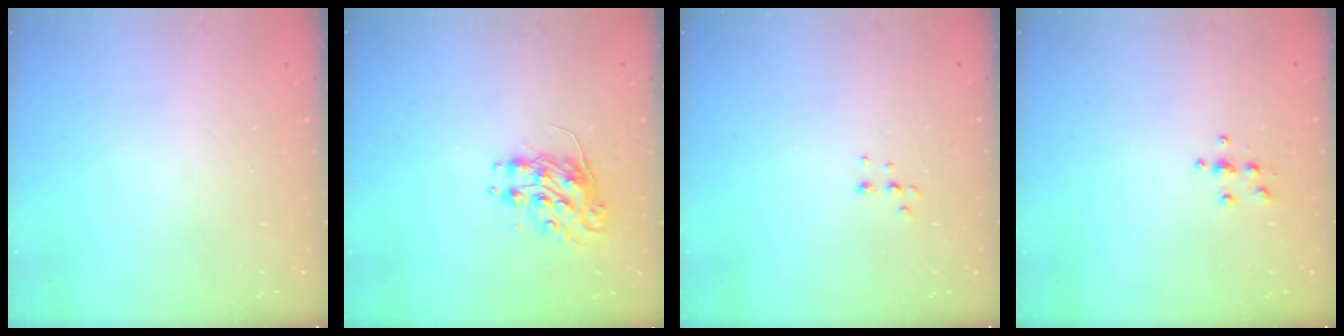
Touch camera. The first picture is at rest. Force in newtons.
{"total": 8.8, "press": 8.7, "slide": 0.4}
{"total": 4.0, "press": 4.0, "slide": 0.8}
{"total": 3.8, "press": 3.8, "slide": 0.4}